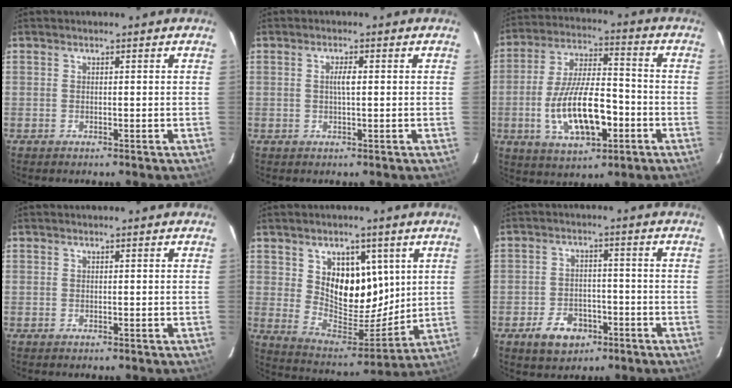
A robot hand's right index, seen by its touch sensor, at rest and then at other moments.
{"total": 2.0, "force": [0.2, 0.4, 1.9], "torque": [-0.035, 0.002, 0.002]}
{"total": 16.1, "force": [-4.8, 6.5, 14.0], "torque": [-0.275, 0.000, -0.074]}
{"total": 0.0}
{"total": 14.1, "force": [4.7, 9.6, 9.3], "torque": [-0.155, -0.010, 0.100]}
{"total": 7.9, "force": [-4.4, 5.3, 3.8], "torque": [-0.095, 0.012, -0.059]}